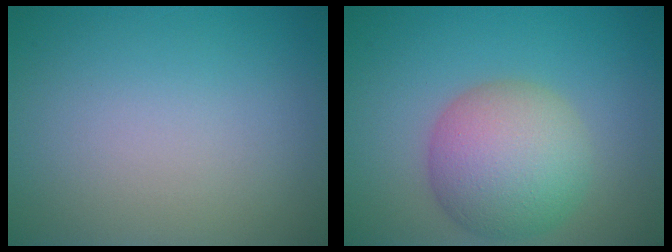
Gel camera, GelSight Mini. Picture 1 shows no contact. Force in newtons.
{"total": 7.1, "press": 7.1, "slide": 0.3}